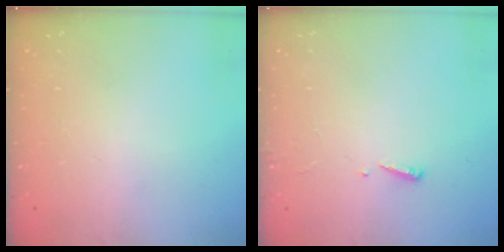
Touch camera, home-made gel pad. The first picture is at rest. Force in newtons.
{"total": 2.4, "press": 2.4, "slide": 0.2}